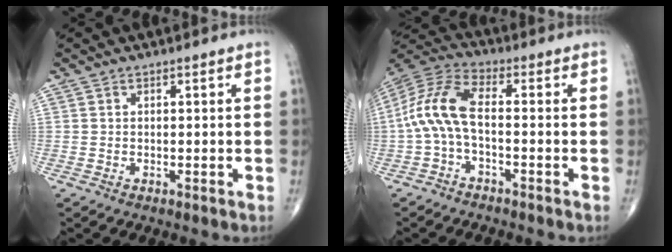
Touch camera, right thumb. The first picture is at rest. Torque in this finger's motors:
{"motor_torque": [0.42, 0.36, 1.21, -0.11, 0.18]}